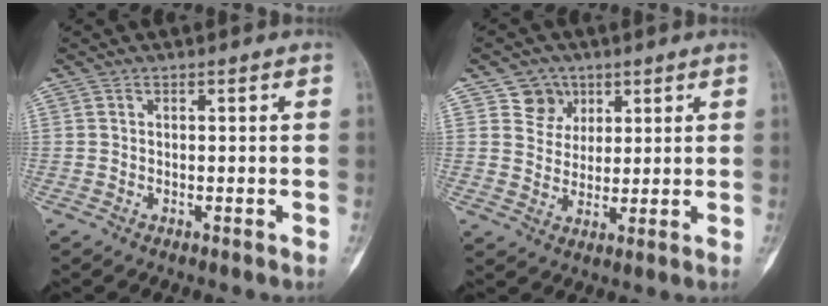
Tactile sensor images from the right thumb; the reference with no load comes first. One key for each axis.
{"total": 5.7, "fx": 2.8, "fy": 4.9, "fz": 0.8, "tx": 0.018, "ty": -0.012, "tz": 0.048}